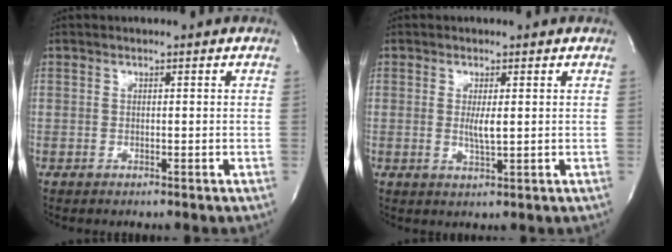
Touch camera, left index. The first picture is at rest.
{"total": 2.4, "force": [0.1, 0.2, 2.4], "torque": [-0.052, -0.009, 0.003]}